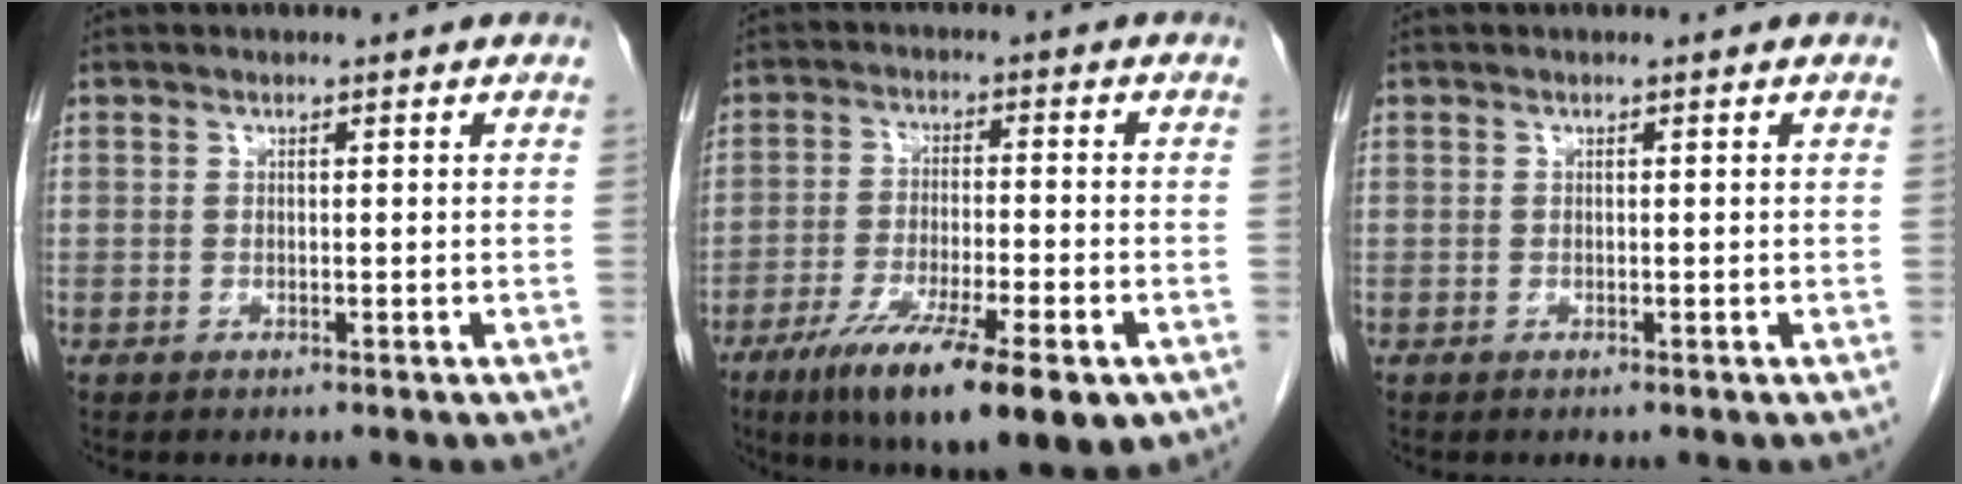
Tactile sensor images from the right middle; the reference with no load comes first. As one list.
[{"total": 16.1, "force": [-9.5, 2.9, 12.7], "torque": [-0.179, -0.035, -0.149]}, {"total": 0.0}]